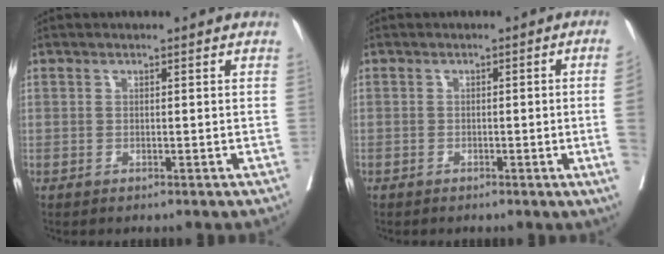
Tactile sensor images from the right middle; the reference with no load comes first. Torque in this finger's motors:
{"motor_torque": [1.03, -1.11, -0.90, -0.21]}